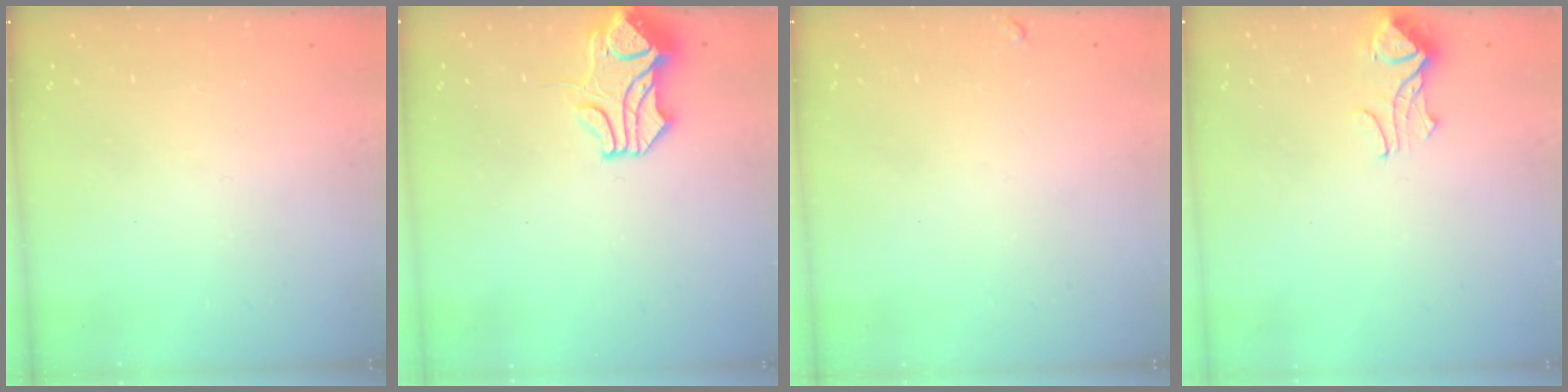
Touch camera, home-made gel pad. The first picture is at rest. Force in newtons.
{"total": 1.6, "press": 1.0, "slide": 1.2}
{"total": 0.0}
{"total": 1.2, "press": 0.6, "slide": 1.0}